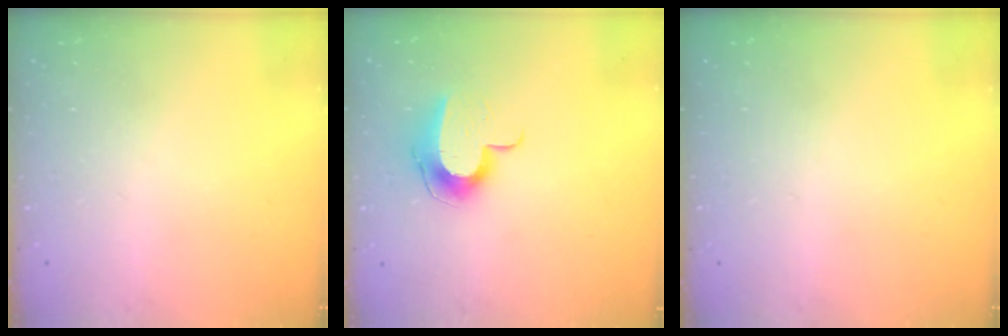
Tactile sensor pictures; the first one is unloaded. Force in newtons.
{"total": 10.1, "press": 10.0, "slide": 0.5}
{"total": 0.0}